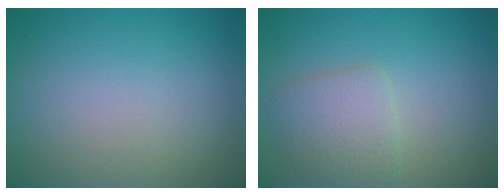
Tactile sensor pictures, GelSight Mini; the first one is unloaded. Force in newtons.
{"total": 3.0, "press": 3.0, "slide": 0.1}